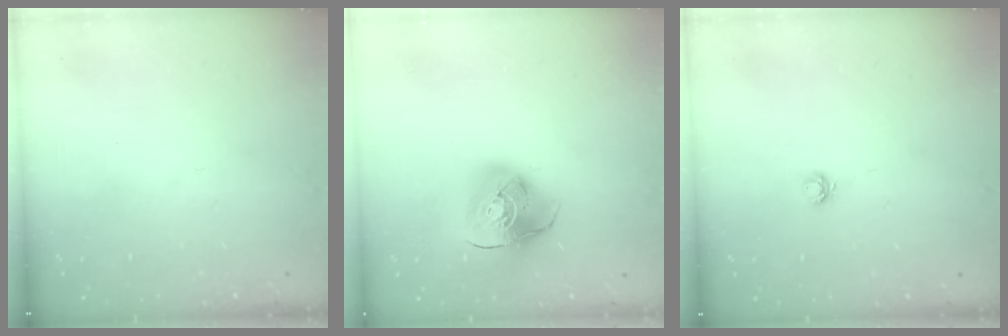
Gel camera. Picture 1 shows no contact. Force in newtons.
{"total": 12.7, "press": 12.6, "slide": 1.7}
{"total": 3.7, "press": 3.7, "slide": 0.5}